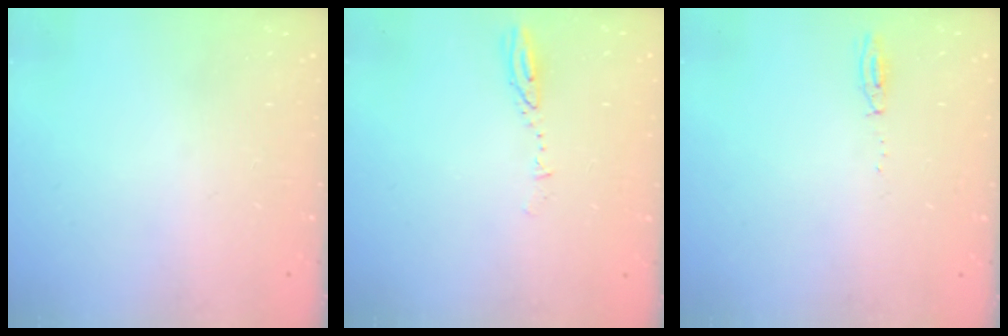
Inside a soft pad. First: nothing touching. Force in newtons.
{"total": 3.5, "press": 3.4, "slide": 0.3}
{"total": 3.4, "press": 3.3, "slide": 0.8}